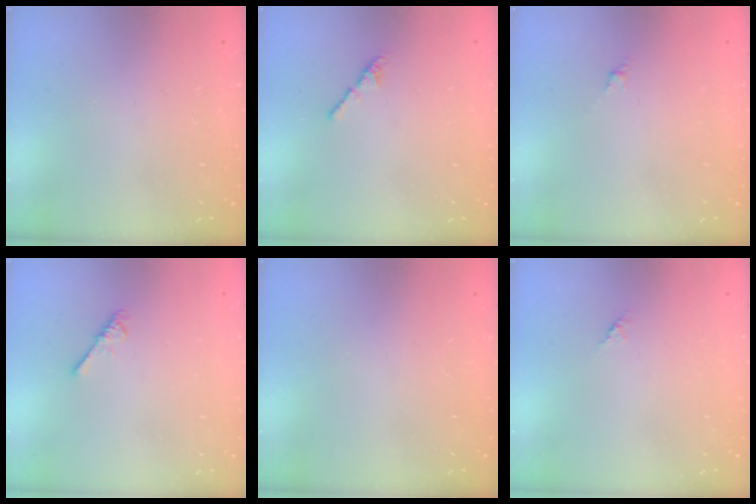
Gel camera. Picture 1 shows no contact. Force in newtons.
{"total": 2.4, "press": 2.3, "slide": 0.8}
{"total": 1.1, "press": 1.0, "slide": 0.5}
{"total": 2.6, "press": 2.5, "slide": 0.5}
{"total": 0.0}
{"total": 1.2, "press": 1.2, "slide": 0.3}